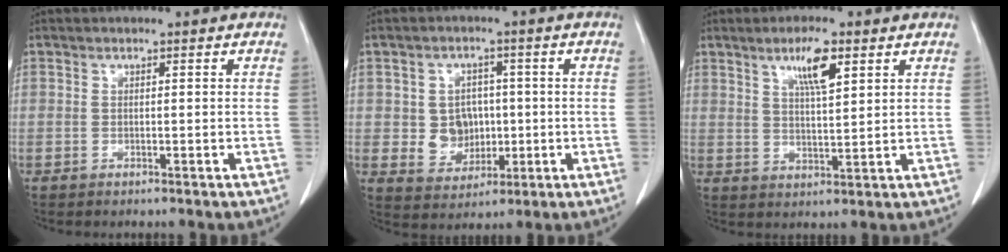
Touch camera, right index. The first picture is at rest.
{"total": 6.0, "force": [0.1, 5.3, 2.8], "torque": [-0.044, 0.009, 0.012]}
{"total": 6.2, "force": [3.3, 1.1, 5.1], "torque": [-0.093, 0.000, 0.059]}